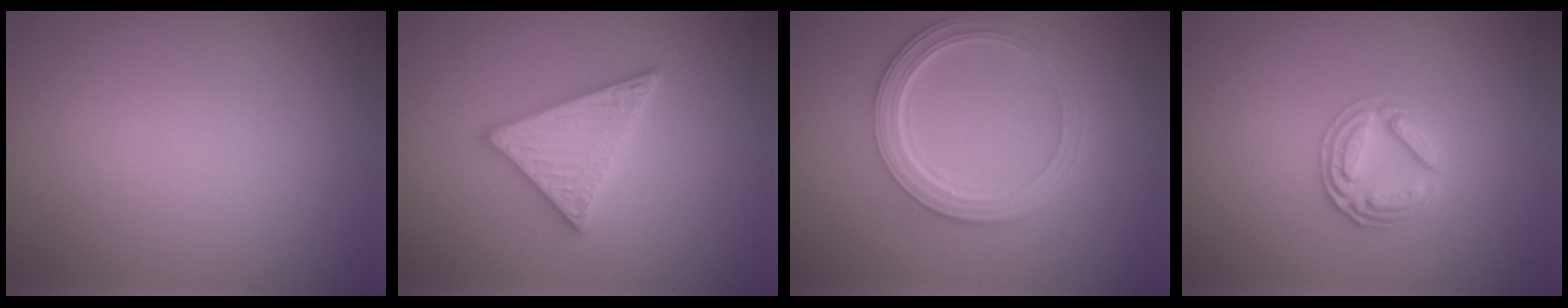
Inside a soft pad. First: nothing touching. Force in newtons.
{"total": 3.6, "press": 3.5, "slide": 0.6}
{"total": 5.1, "press": 3.9, "slide": 3.3}
{"total": 2.7, "press": 2.5, "slide": 0.8}